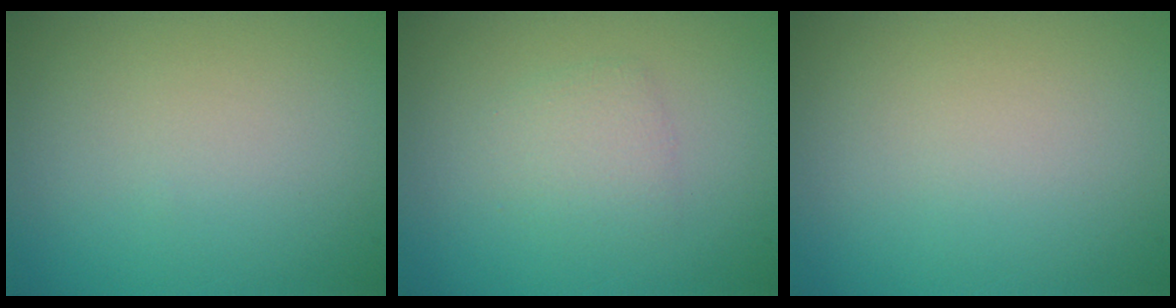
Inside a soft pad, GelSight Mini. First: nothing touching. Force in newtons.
{"total": 1.7, "press": 1.7, "slide": 0.0}
{"total": 0.0}